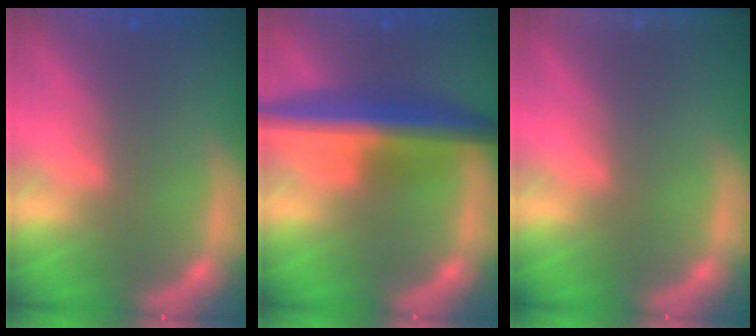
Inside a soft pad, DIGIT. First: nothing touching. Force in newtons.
{"total": 8.0}
{"total": 5.5}